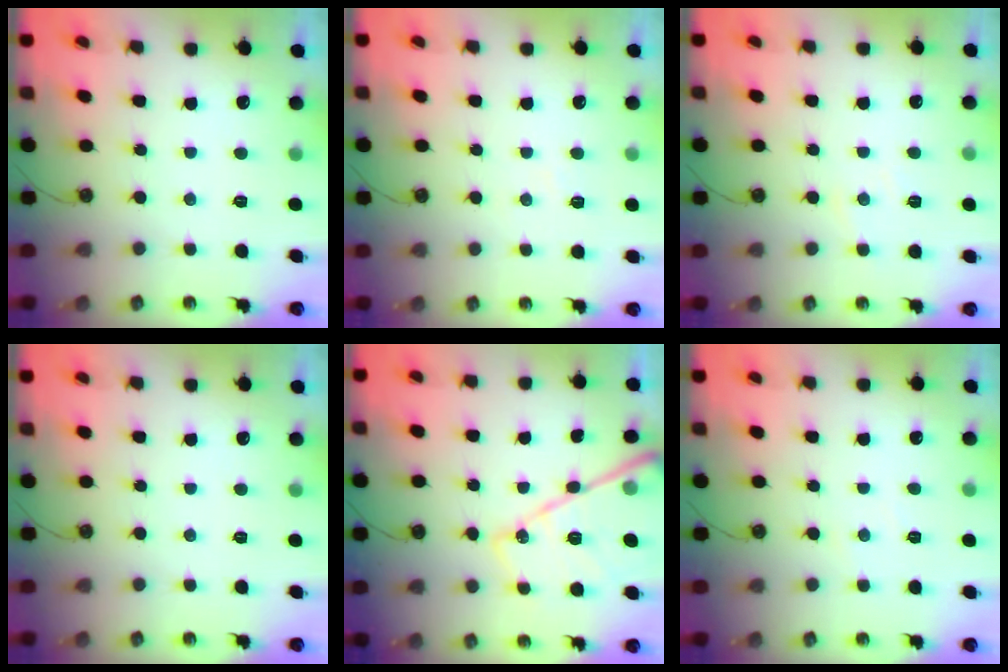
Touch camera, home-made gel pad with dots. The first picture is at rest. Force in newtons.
{"total": 6.4, "press": 6.3, "slide": 0.8}
{"total": 5.6, "press": 5.5, "slide": 0.8}
{"total": 0.0}
{"total": 20.9, "press": 20.8, "slide": 2.0}
{"total": 2.6, "press": 2.5, "slide": 0.5}